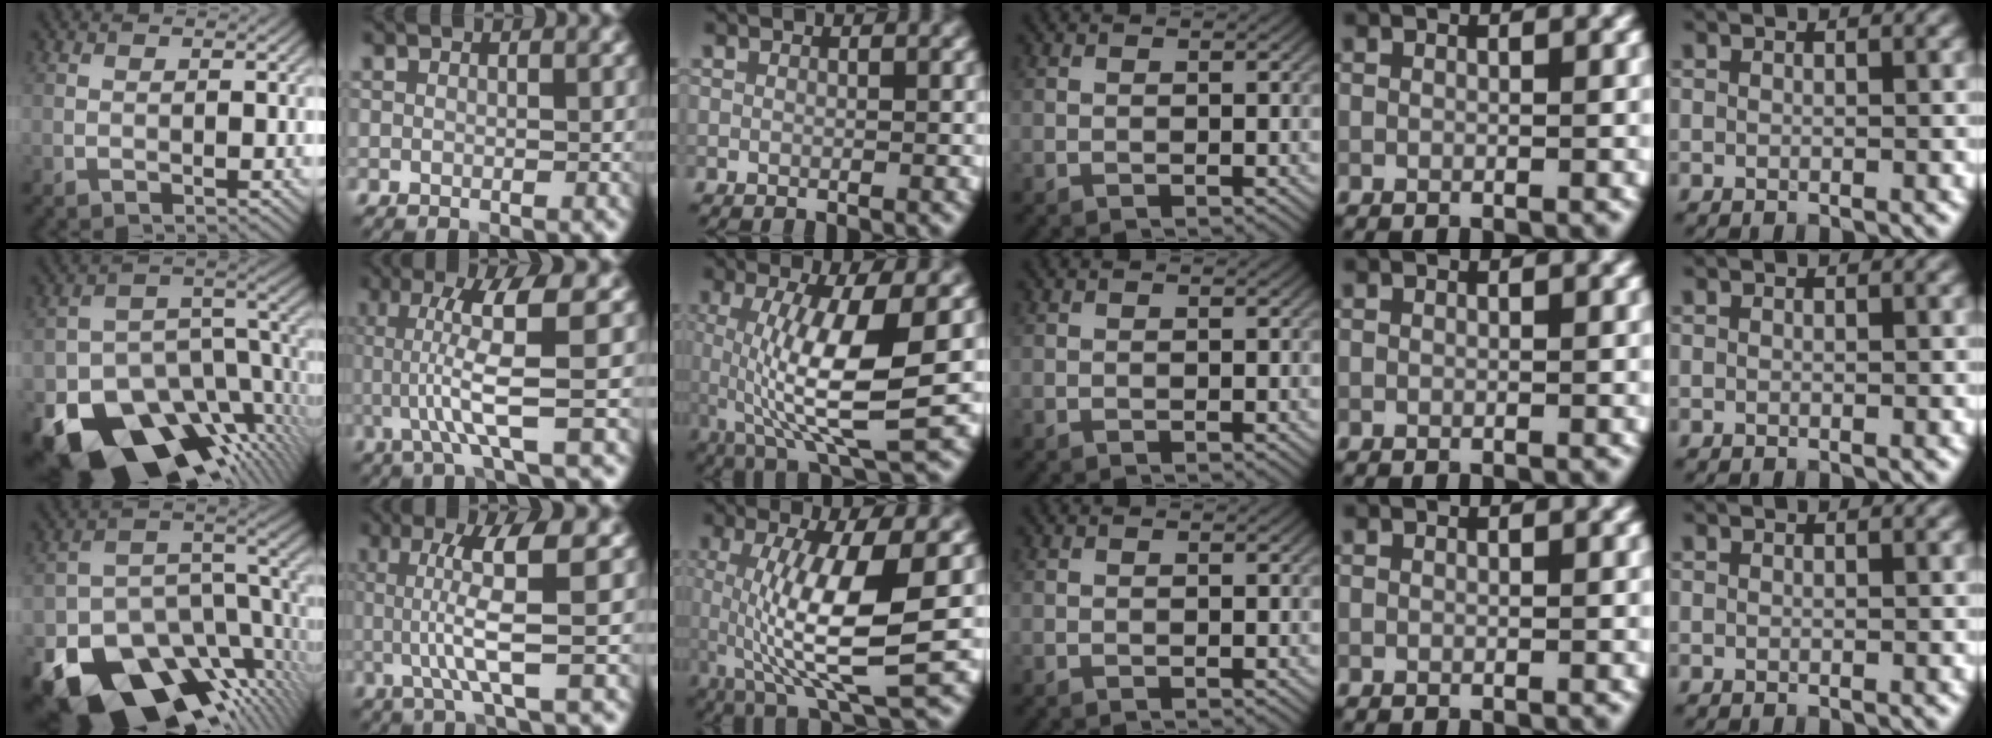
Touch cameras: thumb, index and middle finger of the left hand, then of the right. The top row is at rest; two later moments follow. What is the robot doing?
{"motion": "lift_and_place", "object": "calculator"}